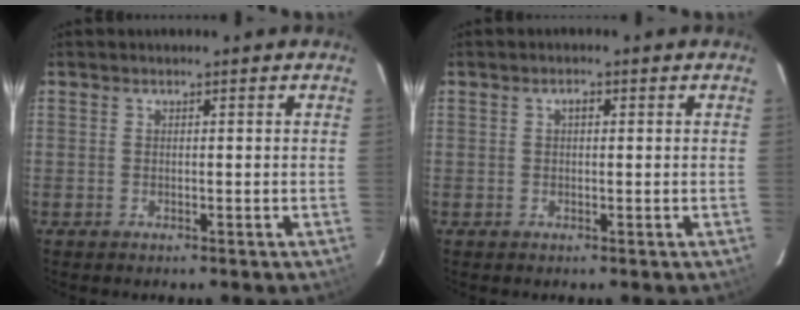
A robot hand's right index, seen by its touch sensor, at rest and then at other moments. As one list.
[{"total": 1.2, "force": [0.3, 0.7, 0.9], "torque": [-0.015, 0.008, 0.003]}]